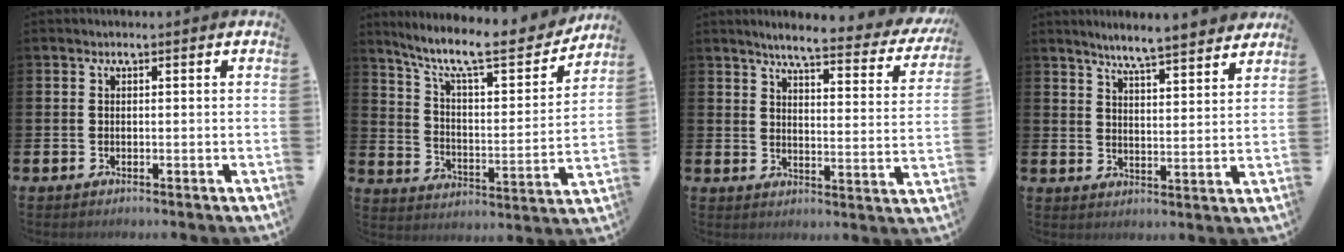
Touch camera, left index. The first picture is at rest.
{"total": 10.8, "force": [9.1, 2.1, 5.4], "torque": [-0.127, -0.060, 0.149]}
{"total": 5.4, "force": [4.8, 0.5, 2.5], "torque": [-0.057, -0.038, 0.071]}
{"total": 6.3, "force": [6.0, -0.1, 1.6], "torque": [-0.046, -0.037, 0.105]}